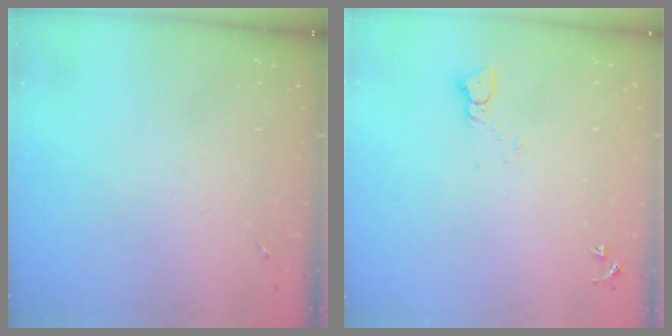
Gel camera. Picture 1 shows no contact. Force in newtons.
{"total": 2.6, "press": 2.6, "slide": 0.1}